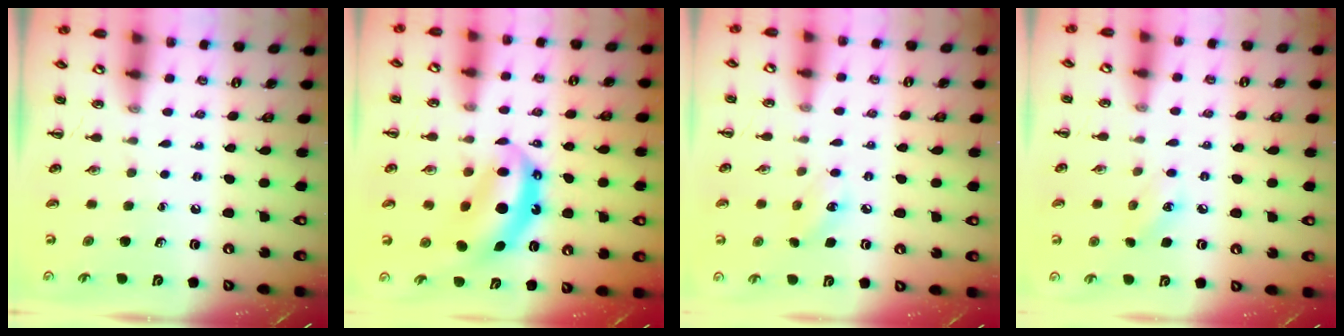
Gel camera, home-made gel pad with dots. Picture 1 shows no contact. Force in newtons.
{"total": 9.4, "press": 9.2, "slide": 1.8}
{"total": 6.9, "press": 6.6, "slide": 2.0}
{"total": 7.2, "press": 7.0, "slide": 1.6}